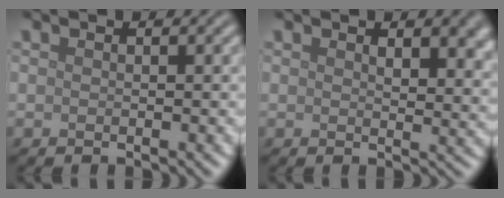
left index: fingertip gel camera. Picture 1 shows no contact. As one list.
[{"total": 4.3, "force": [1.9, 1.9, 3.4], "torque": [-0.041, -0.006, 0.034]}]